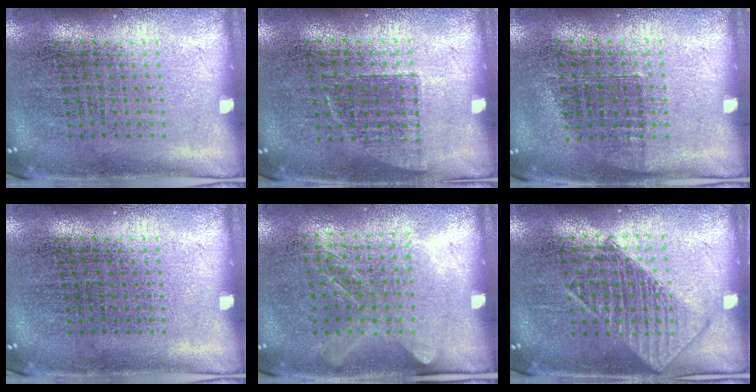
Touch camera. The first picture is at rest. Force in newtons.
{"total": 0.7, "press": 0.6, "slide": 0.2}
{"total": 0.7, "press": 0.6, "slide": 0.4}
{"total": 0.0}
{"total": 1.2, "press": 1.0, "slide": 0.7}
{"total": 1.2, "press": 1.2, "slide": 0.2}